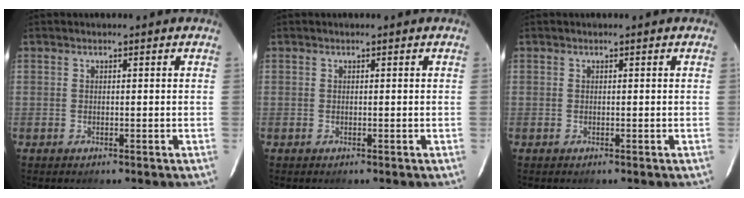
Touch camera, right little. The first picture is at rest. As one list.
[{"total": 0.0}, {"total": 0.0}]